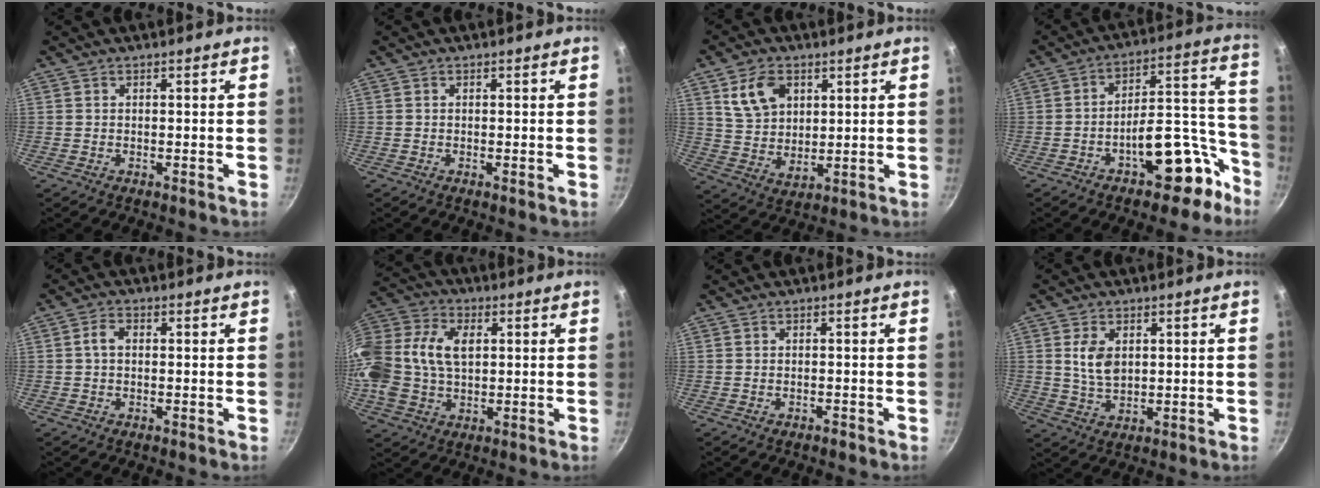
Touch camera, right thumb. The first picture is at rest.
{"total": 0.0}
{"total": 9.9, "force": [4.1, 6.7, 6.0], "torque": [-0.092, -0.019, 0.083]}
{"total": 15.3, "force": [-8.5, 7.2, 10.5], "torque": [-0.073, 0.103, -0.120]}
{"total": 2.5, "force": [0.0, 1.7, 1.9], "torque": [-0.034, 0.009, -0.002]}
{"total": 18.8, "force": [2.0, 13.1, 13.4], "torque": [-0.285, 0.032, 0.026]}
{"total": 0.7, "force": [-0.6, 0.2, 0.3], "torque": [-0.008, 0.006, -0.007]}
{"total": 6.0, "force": [1.3, 3.8, 4.4], "torque": [-0.076, -0.010, 0.029]}